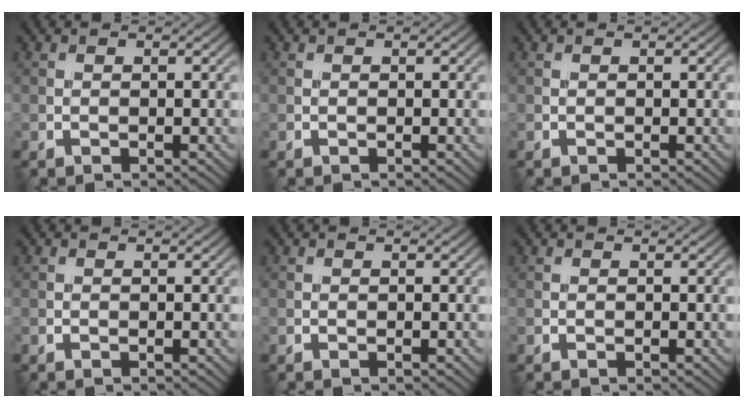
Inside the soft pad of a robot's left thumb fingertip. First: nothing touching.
{"total": 0.0}
{"total": 0.0}
{"total": 0.0}
{"total": 0.0}
{"total": 0.0}